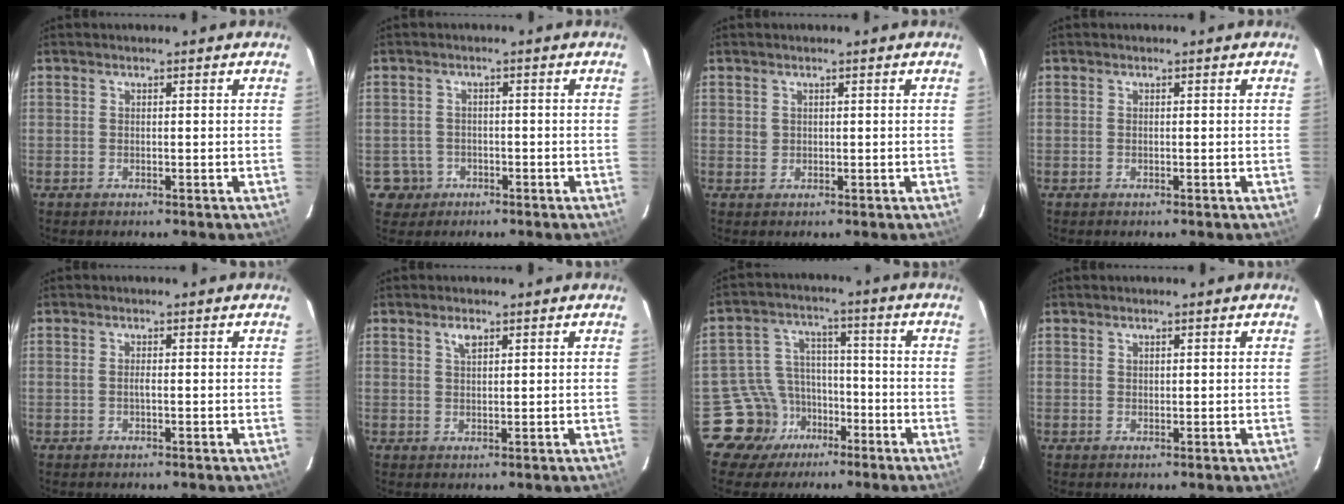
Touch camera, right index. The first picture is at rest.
{"total": 4.2, "force": [-1.5, 3.9, 0.1], "torque": [-0.008, 0.018, -0.021]}
{"total": 0.8, "force": [0.4, 0.7, 0.1], "torque": [-0.001, 0.004, 0.009]}
{"total": 0.0}
{"total": 0.8, "force": [-0.2, 0.0, 0.8], "torque": [-0.015, 0.001, -0.004]}
{"total": 2.0, "force": [1.2, 0.9, 1.4], "torque": [-0.025, 0.004, 0.022]}
{"total": 9.6, "force": [-6.0, 7.5, 0.0], "torque": [-0.017, 0.040, -0.098]}
{"total": 0.6, "force": [0.4, 0.4, 0.3], "torque": [-0.004, 0.002, 0.009]}